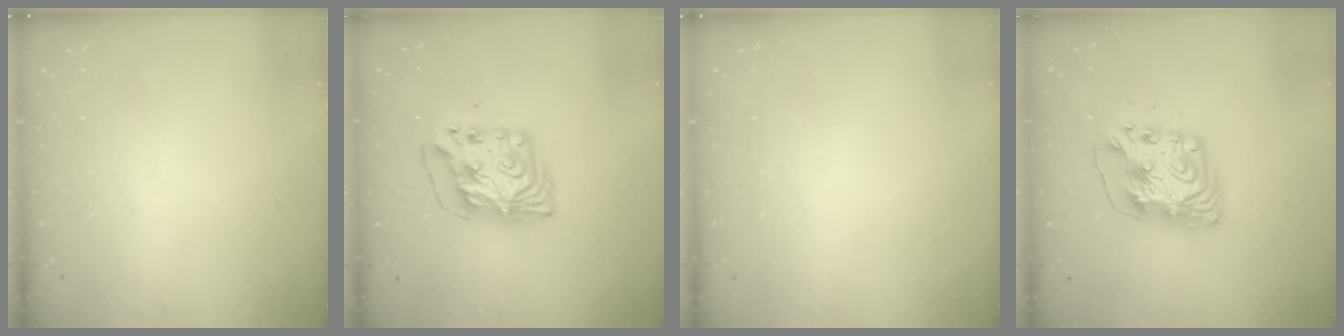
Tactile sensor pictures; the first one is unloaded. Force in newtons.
{"total": 8.6, "press": 8.5, "slide": 1.1}
{"total": 0.0}
{"total": 9.2, "press": 9.1, "slide": 1.1}